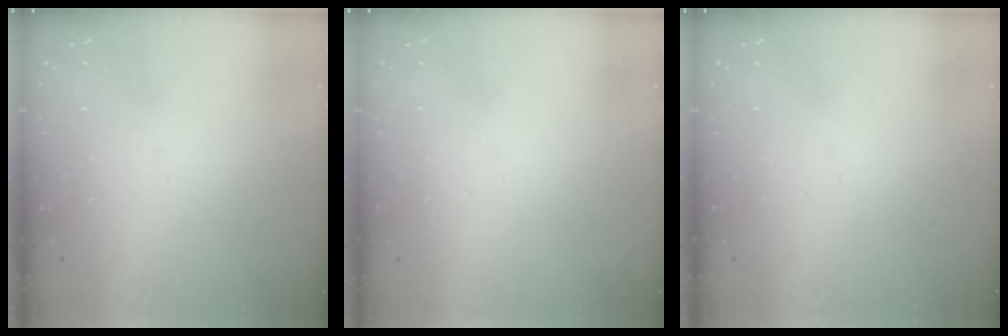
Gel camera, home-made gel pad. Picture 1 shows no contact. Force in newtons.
{"total": 0.0}
{"total": 0.0}